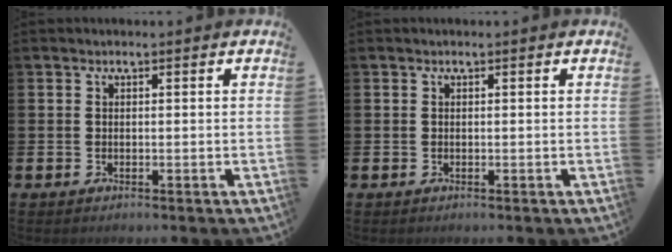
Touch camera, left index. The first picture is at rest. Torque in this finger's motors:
{"motor_torque": [-0.01, 0.00, 0.00, 0.00]}